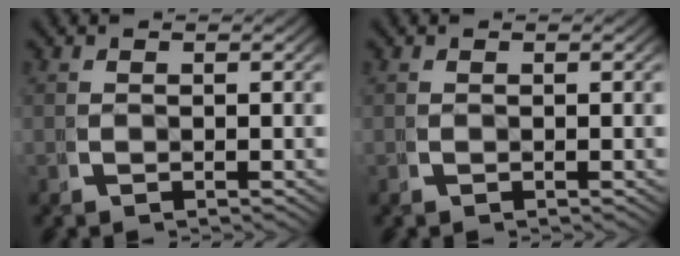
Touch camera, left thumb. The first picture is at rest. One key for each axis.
{"total": 0.0}